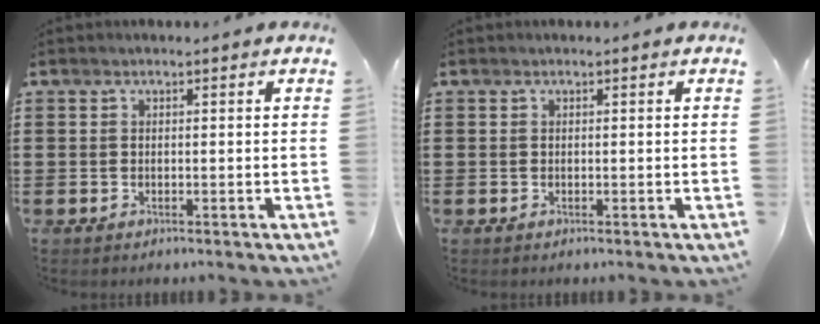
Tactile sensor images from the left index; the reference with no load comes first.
{"total": 0.0}